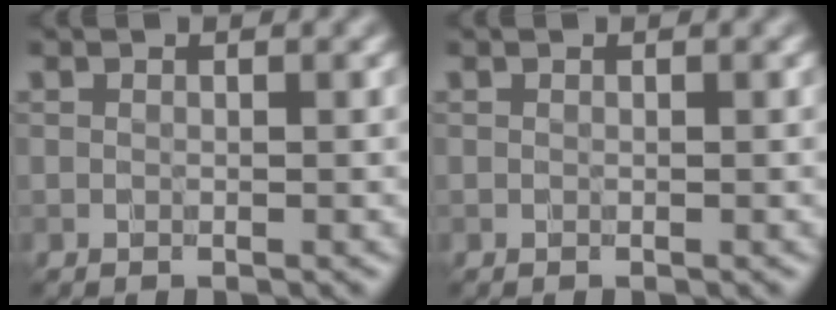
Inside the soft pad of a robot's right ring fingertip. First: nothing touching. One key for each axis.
{"total": 0.0}